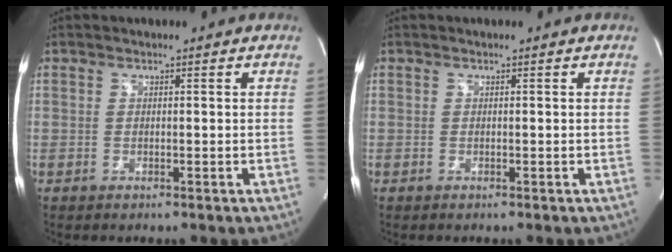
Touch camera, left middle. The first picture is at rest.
{"total": 0.0}